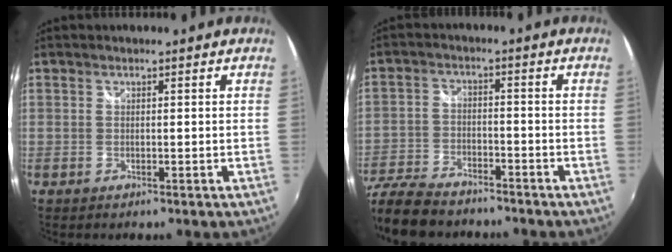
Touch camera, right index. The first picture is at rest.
{"total": 16.0, "force": [-12.7, 6.6, 7.2], "torque": [-0.188, -0.030, -0.225]}